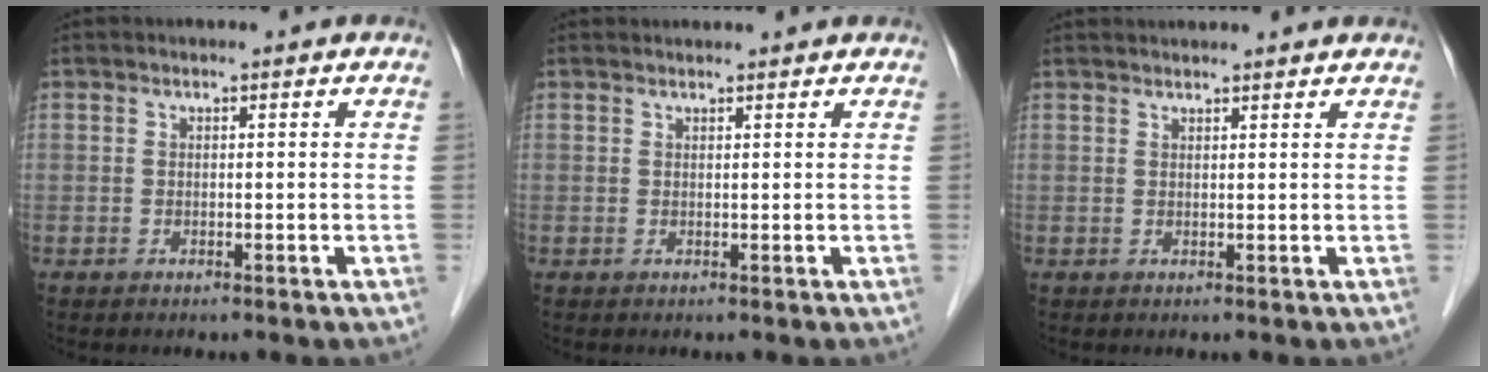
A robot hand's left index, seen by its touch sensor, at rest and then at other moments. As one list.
[{"total": 2.6, "force": [2.5, 0.2, 0.4], "torque": [-0.009, 0.020, 0.034]}, {"total": 7.2, "force": [6.9, 0.3, 2.2], "torque": [-0.028, 0.033, 0.075]}]